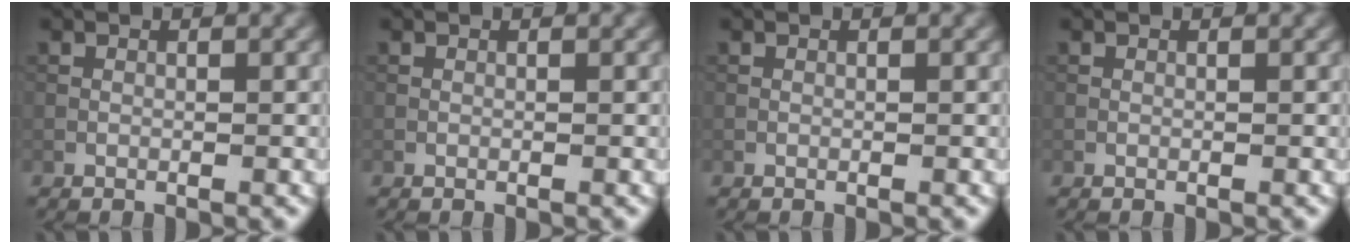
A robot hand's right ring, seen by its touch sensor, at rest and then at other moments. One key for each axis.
{"total": 0.0}
{"total": 0.0}
{"total": 0.0}